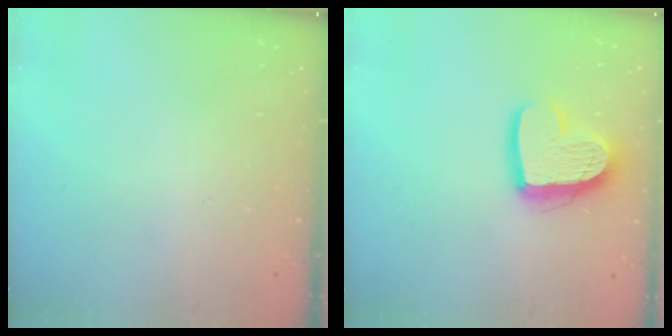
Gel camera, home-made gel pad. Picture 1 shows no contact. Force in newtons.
{"total": 14.9, "press": 14.8, "slide": 1.4}